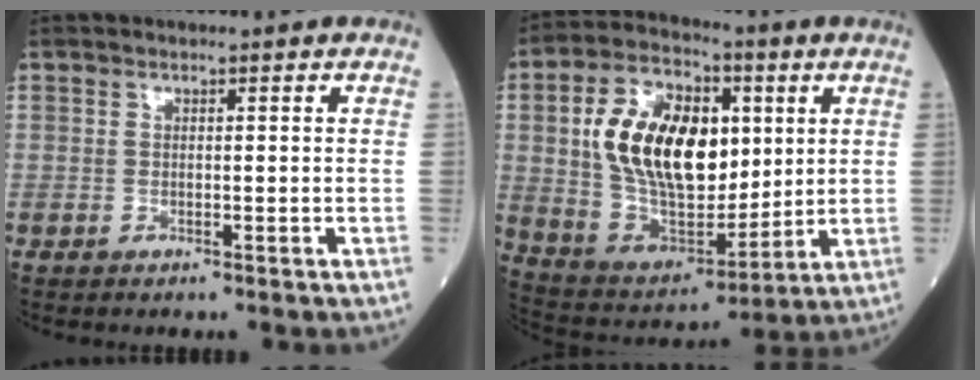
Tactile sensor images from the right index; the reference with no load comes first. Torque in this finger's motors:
{"motor_torque": [1.95, 0.19, 1.06, 0.21]}